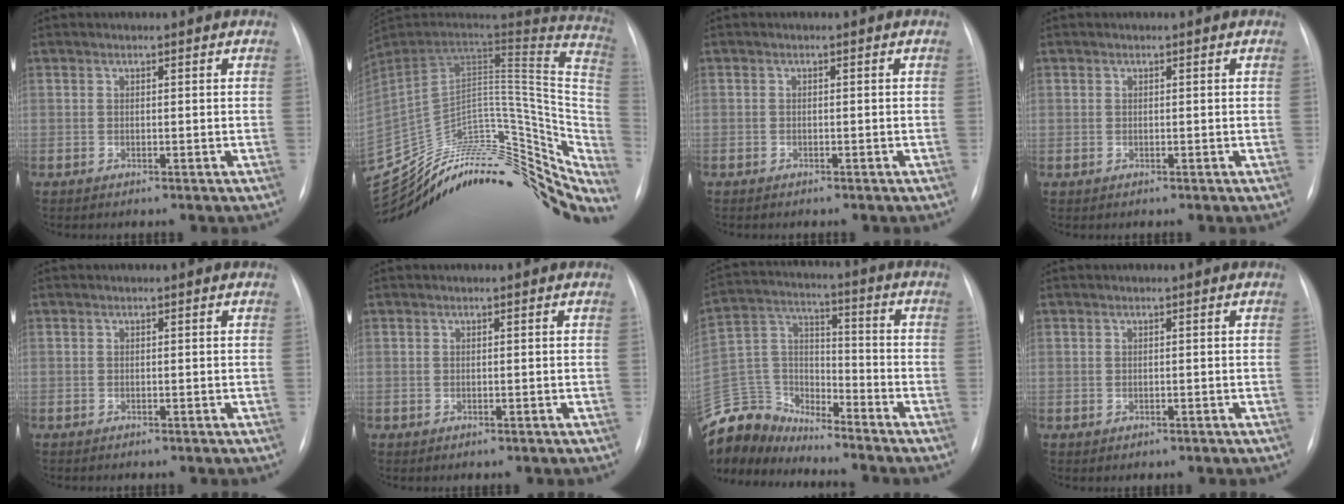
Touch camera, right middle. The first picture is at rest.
{"total": 35.7, "force": [-25.9, 15.9, 18.7], "torque": [-0.260, 0.020, -0.364]}
{"total": 0.6, "force": [-0.4, 0.4, 0.0], "torque": [-0.007, 0.002, -0.007]}
{"total": 0.5, "force": [0.0, 0.5, 0.0], "torque": [0.006, 0.005, -0.003]}
{"total": 0.0}
{"total": 0.0}
{"total": 13.2, "force": [-12.8, 3.1, 0.7], "torque": [-0.020, 0.050, -0.251]}
{"total": 0.5, "force": [-0.2, 0.4, 0.2], "torque": [-0.006, 0.000, 0.001]}